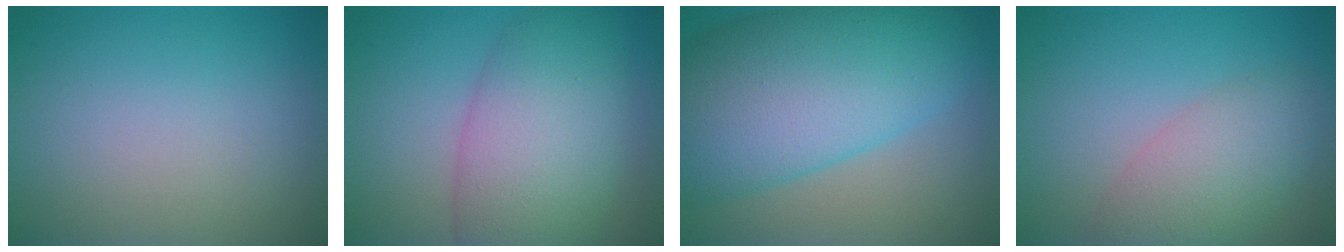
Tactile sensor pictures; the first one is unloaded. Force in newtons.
{"total": 8.5, "press": 8.5, "slide": 0.2}
{"total": 13.3, "press": 13.3, "slide": 0.3}
{"total": 4.9, "press": 4.9, "slide": 0.2}